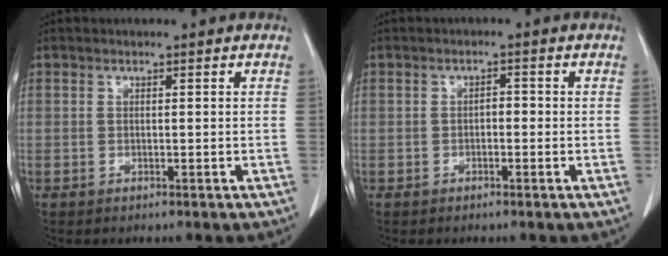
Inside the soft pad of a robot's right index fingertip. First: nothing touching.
{"total": 1.3, "force": [-0.3, 0.7, 1.1], "torque": [-0.015, 0.005, -0.008]}